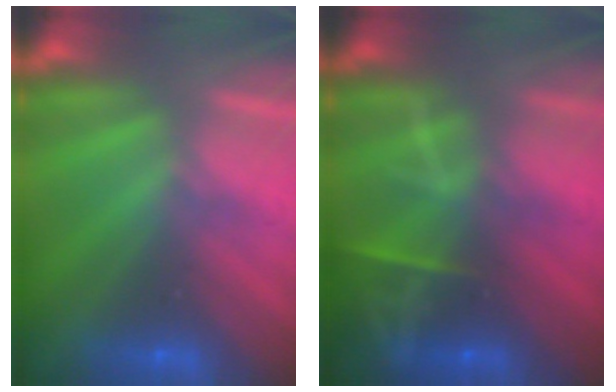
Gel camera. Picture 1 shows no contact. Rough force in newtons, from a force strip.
{"total": 8.9}